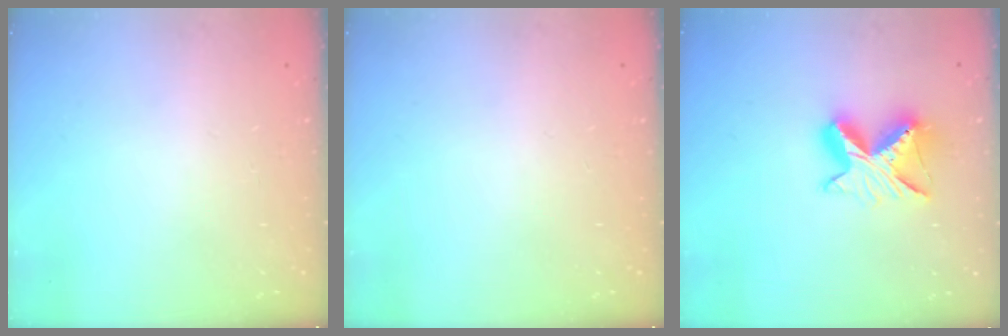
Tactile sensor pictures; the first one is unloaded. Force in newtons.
{"total": 0.0}
{"total": 9.6, "press": 9.5, "slide": 0.8}